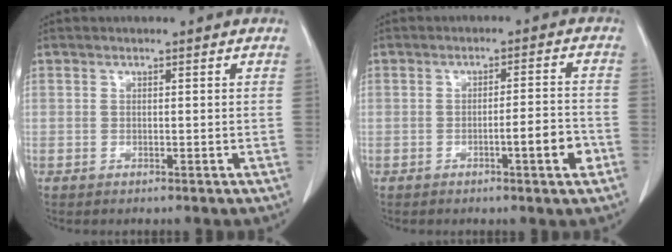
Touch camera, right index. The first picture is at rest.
{"total": 5.1, "force": [-2.2, 0.3, 4.6], "torque": [-0.060, 0.001, -0.032]}